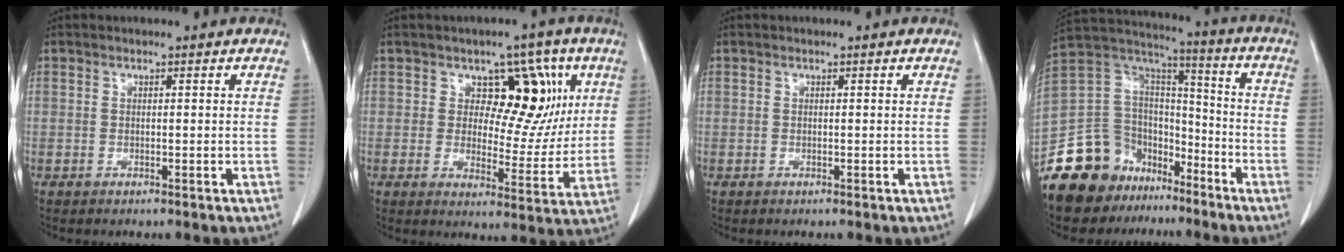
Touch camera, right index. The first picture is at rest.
{"total": 10.2, "force": [3.8, 6.4, 6.9], "torque": [-0.068, 0.019, 0.057]}
{"total": 0.0}
{"total": 18.5, "force": [-13.5, 11.7, 5.2], "torque": [-0.103, 0.079, -0.230]}